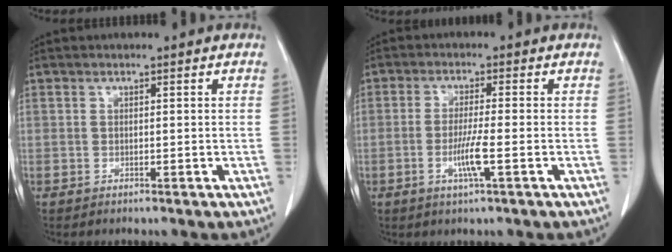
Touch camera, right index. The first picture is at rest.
{"total": 4.8, "force": [-1.6, -0.1, 4.6], "torque": [-0.088, -0.009, -0.031]}